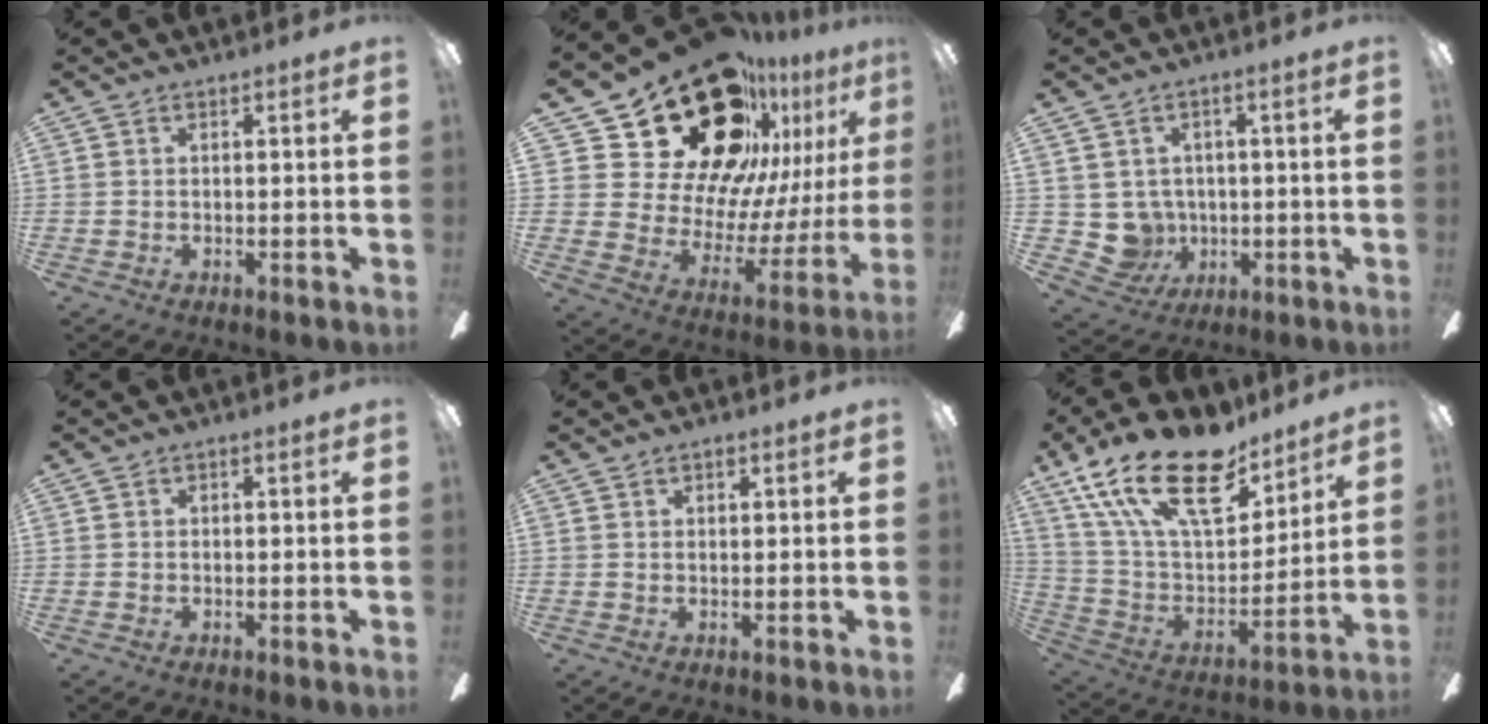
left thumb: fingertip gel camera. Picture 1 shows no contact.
{"total": 32.9, "force": [20.9, 17.8, 18.2], "torque": [-0.302, -0.152, 0.404]}
{"total": 6.4, "force": [0.9, 6.3, 1.2], "torque": [-0.064, -0.014, 0.024]}
{"total": 0.0}
{"total": 0.8, "force": [0.7, 0.4, 0.2], "torque": [-0.005, 0.001, 0.012]}
{"total": 24.3, "force": [15.6, 11.1, 15.0], "torque": [-0.281, -0.096, 0.273]}